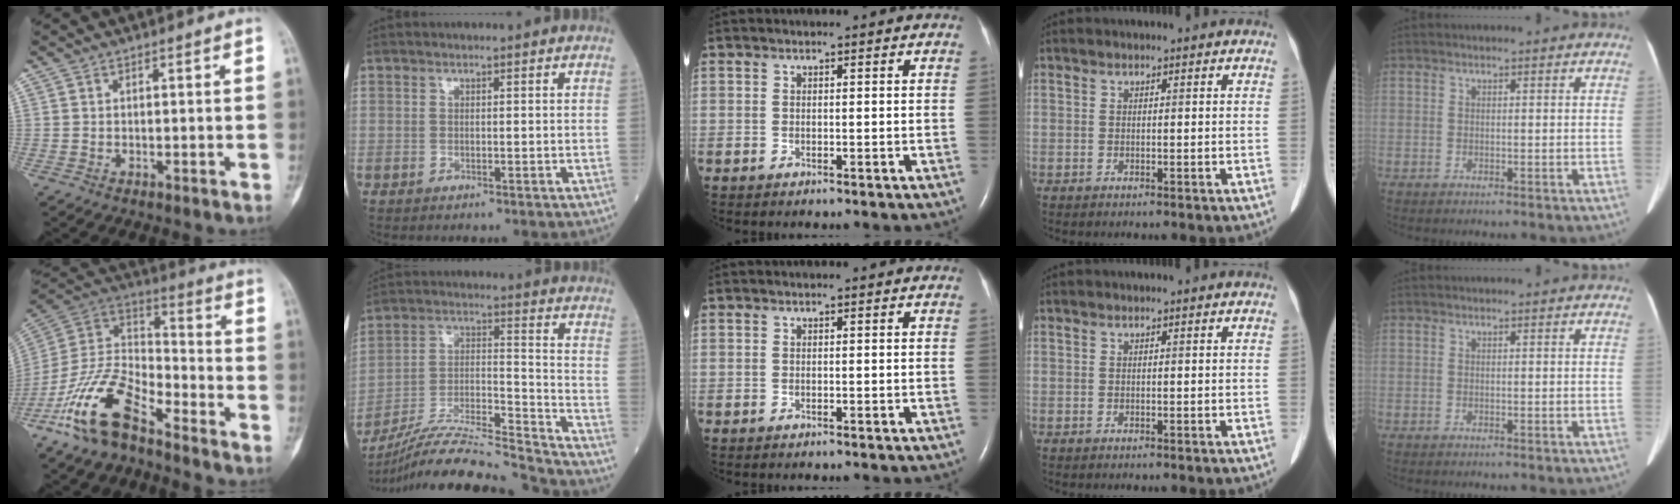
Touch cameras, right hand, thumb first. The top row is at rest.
{"thumb": {"total": 17.6, "force": [-11.6, 7.5, 10.9], "torque": [-0.205, 0.072, -0.223]}, "index": {"total": 21.5, "force": [-20.4, -1.0, 6.8], "torque": [-0.148, -0.011, -0.341]}}